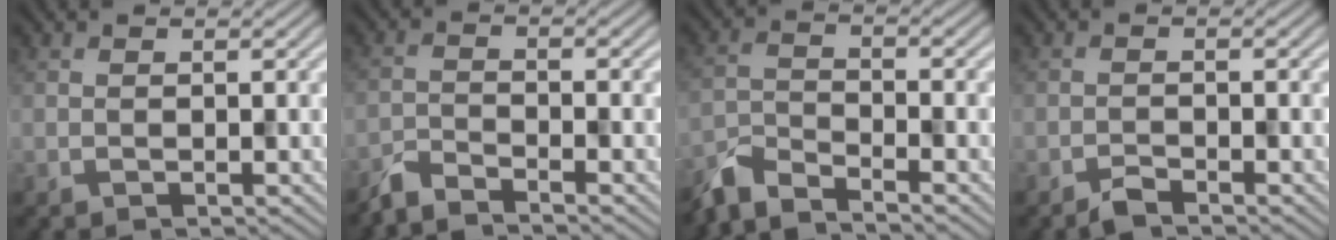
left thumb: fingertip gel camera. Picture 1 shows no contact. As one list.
[{"total": 3.5, "force": [-3.3, 0.4, 1.3], "torque": [-0.025, -0.005, -0.074]}, {"total": 5.2, "force": [-4.7, 0.8, 1.9], "torque": [-0.048, -0.008, -0.103]}, {"total": 1.5, "force": [-1.4, 0.2, 0.6], "torque": [-0.010, 0.002, -0.031]}]